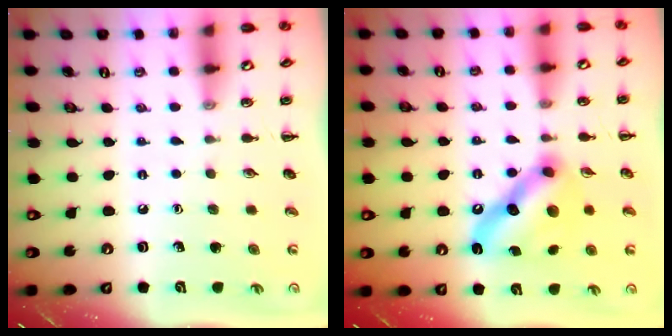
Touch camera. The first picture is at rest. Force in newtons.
{"total": 13.8, "press": 13.7, "slide": 1.3}